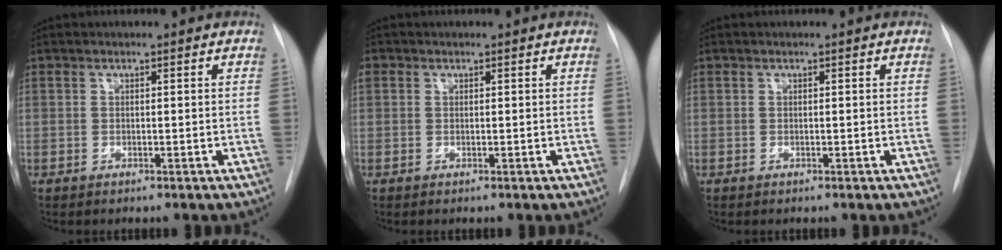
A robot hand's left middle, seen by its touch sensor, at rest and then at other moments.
{"total": 1.1, "force": [0.4, 1.0, 0.3], "torque": [-0.005, 0.015, 0.008]}
{"total": 0.0}